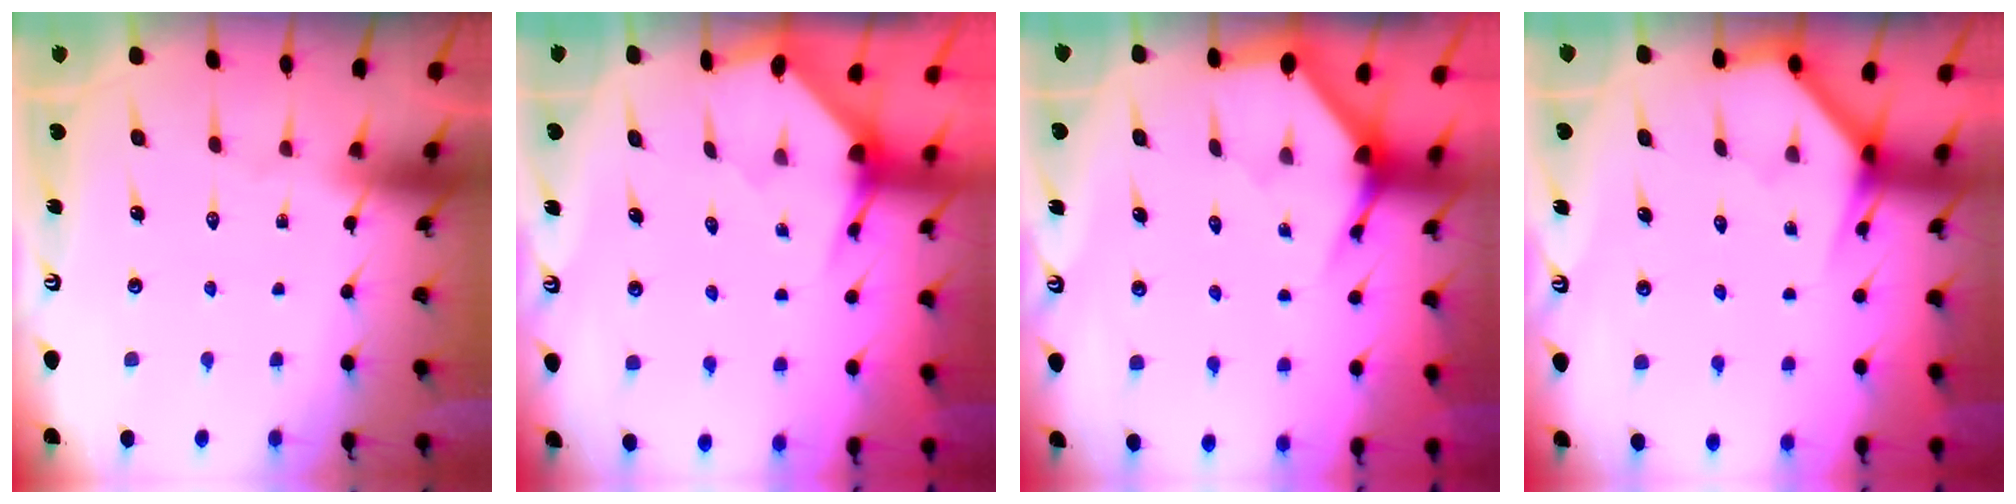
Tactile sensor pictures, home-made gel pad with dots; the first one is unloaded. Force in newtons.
{"total": 3.2, "press": 3.2, "slide": 0.3}
{"total": 3.6, "press": 3.6, "slide": 0.1}
{"total": 3.8, "press": 3.8, "slide": 0.2}